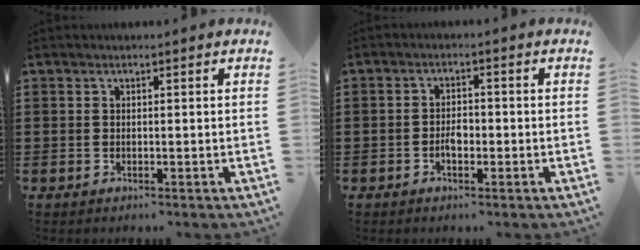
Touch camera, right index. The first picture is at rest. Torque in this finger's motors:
{"motor_torque": [2.14, 0.00, 0.06, 0.04]}